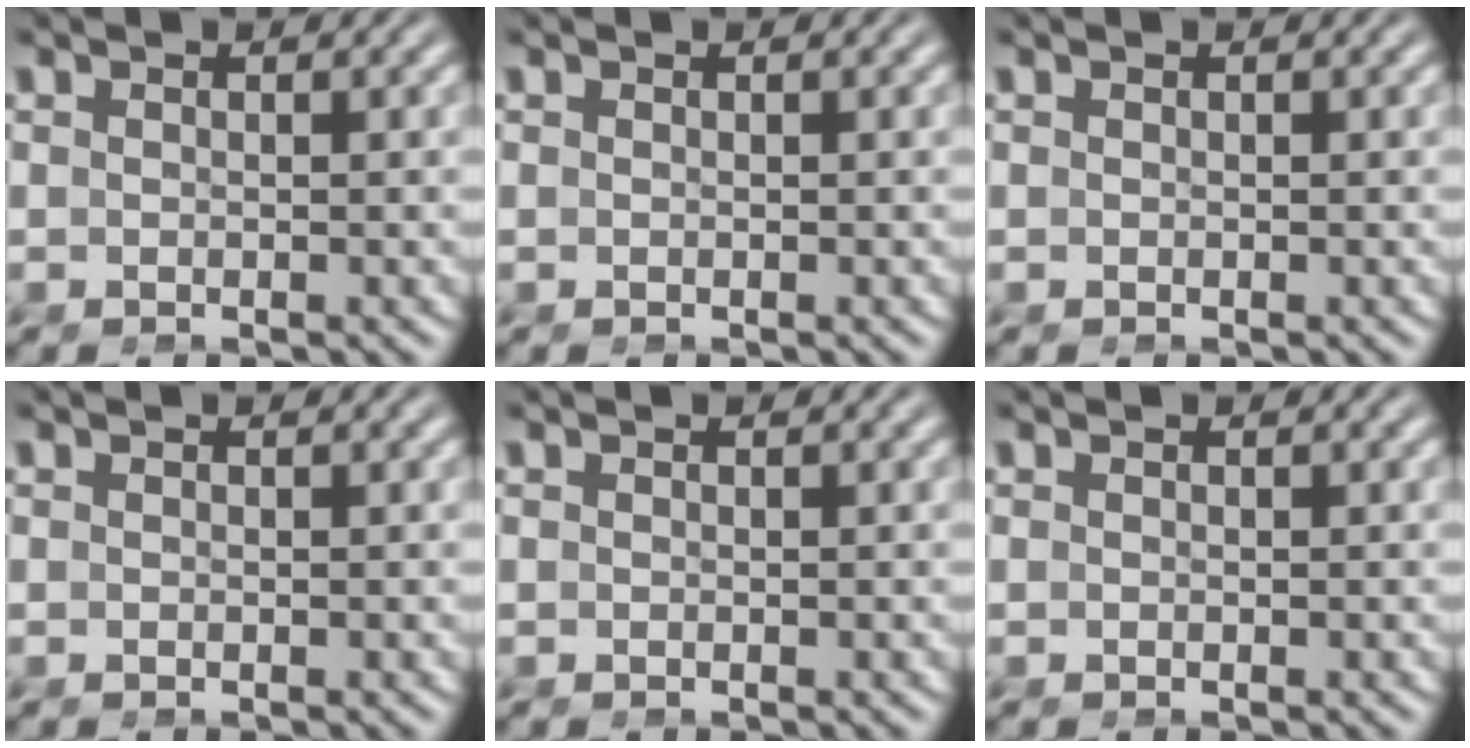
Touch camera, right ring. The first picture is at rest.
{"total": 0.0}
{"total": 0.0}
{"total": 0.0}
{"total": 0.0}
{"total": 0.0}